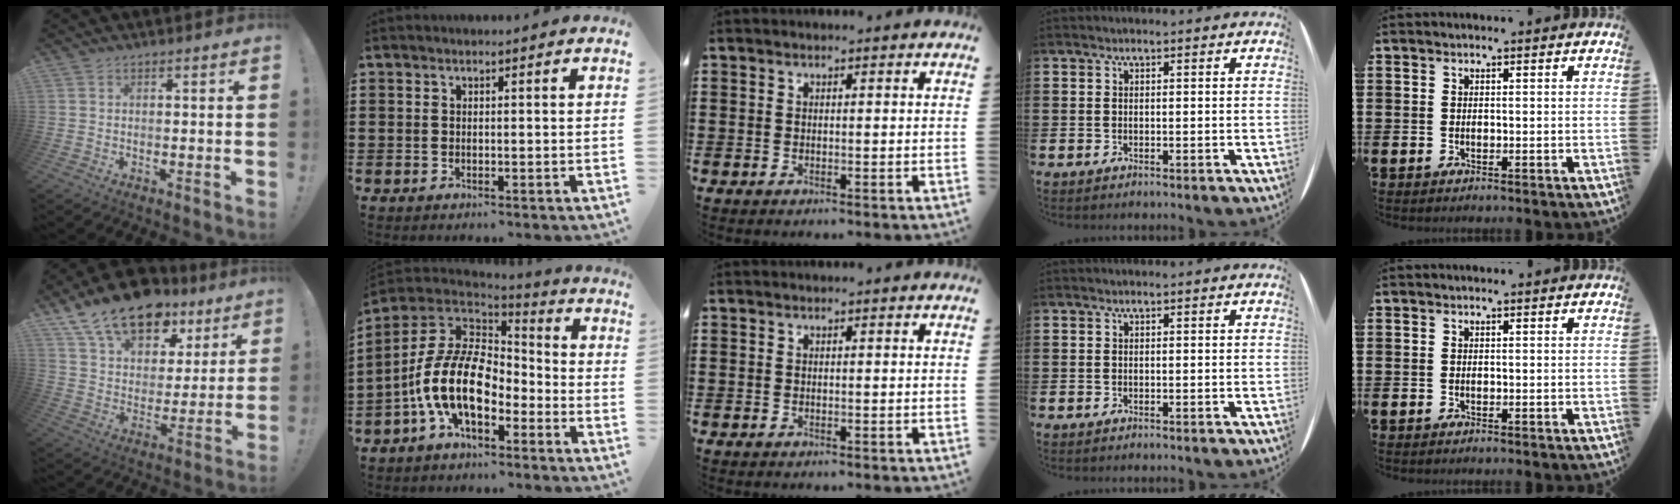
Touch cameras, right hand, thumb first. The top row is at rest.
{"thumb": {"total": 18.2, "force": [13.0, 9.6, 8.5], "torque": [-0.135, -0.084, 0.232]}, "index": {"total": 13.9, "force": [-4.5, 7.8, 10.7], "torque": [-0.246, 0.010, -0.092]}}